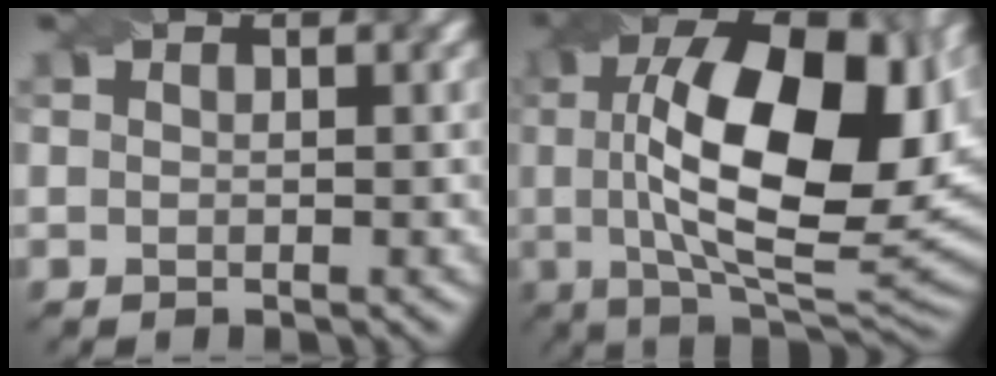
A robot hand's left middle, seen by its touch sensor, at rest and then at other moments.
{"total": 15.5, "force": [1.9, 6.6, 13.9], "torque": [-0.223, 0.007, 0.035]}